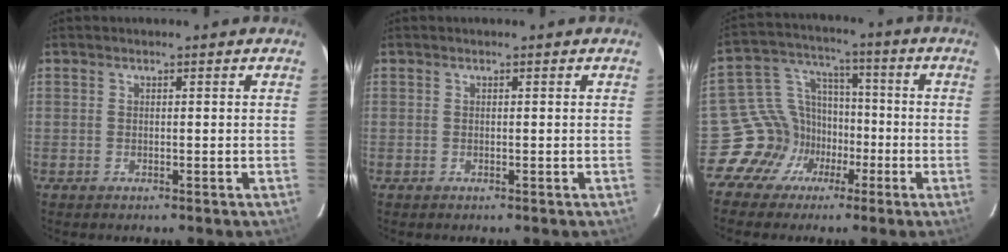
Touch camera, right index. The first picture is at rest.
{"total": 0.0}
{"total": 10.4, "force": [-5.1, 9.0, 1.4], "torque": [-0.031, 0.050, -0.084]}